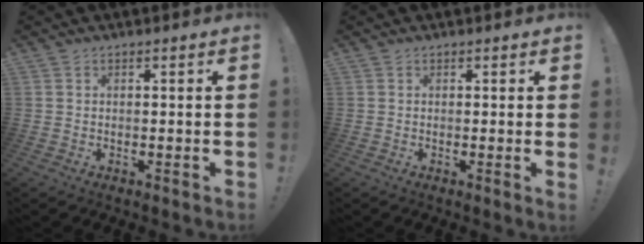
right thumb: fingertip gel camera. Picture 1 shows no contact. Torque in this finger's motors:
{"motor_torque": [-0.05, 0.05, 0.59, -0.37, 0.15]}